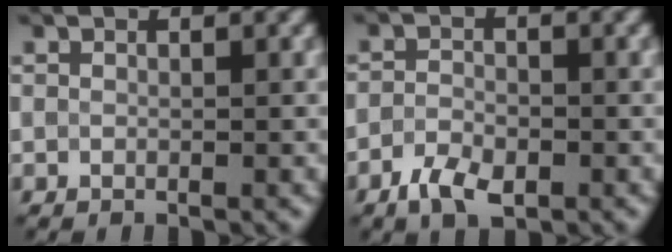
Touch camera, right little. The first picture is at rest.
{"total": 3.3, "force": [-1.9, 1.6, 2.2], "torque": [-0.042, -0.002, -0.039]}